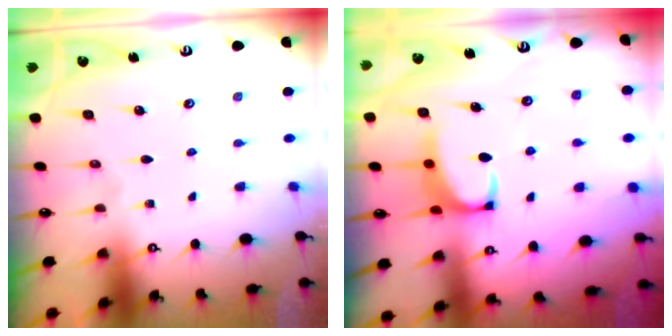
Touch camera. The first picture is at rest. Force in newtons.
{"total": 2.4, "press": 2.3, "slide": 0.7}